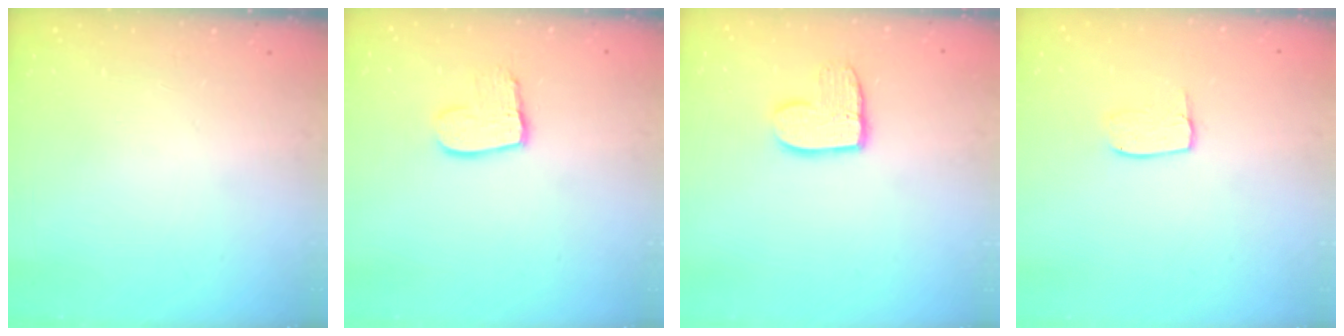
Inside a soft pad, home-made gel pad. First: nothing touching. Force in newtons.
{"total": 9.5, "press": 9.5, "slide": 0.7}
{"total": 9.2, "press": 9.2, "slide": 0.2}
{"total": 5.6, "press": 5.6, "slide": 0.3}